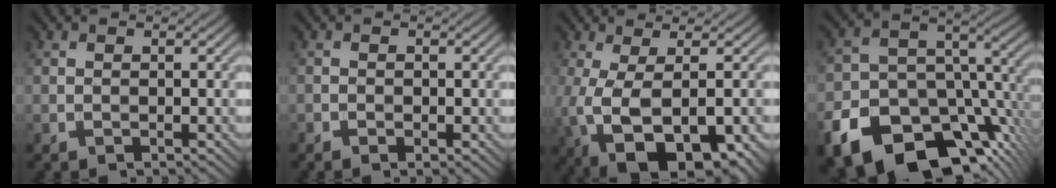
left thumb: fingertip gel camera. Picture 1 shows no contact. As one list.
[{"total": 1.0, "force": [-0.5, 0.6, 0.7], "torque": [-0.012, -0.002, -0.008]}, {"total": 13.6, "force": [-4.8, 5.9, 11.3], "torque": [-0.235, -0.043, -0.050]}, {"total": 19.2, "force": [-11.5, 11.9, 9.8], "torque": [-0.198, -0.050, -0.159]}]